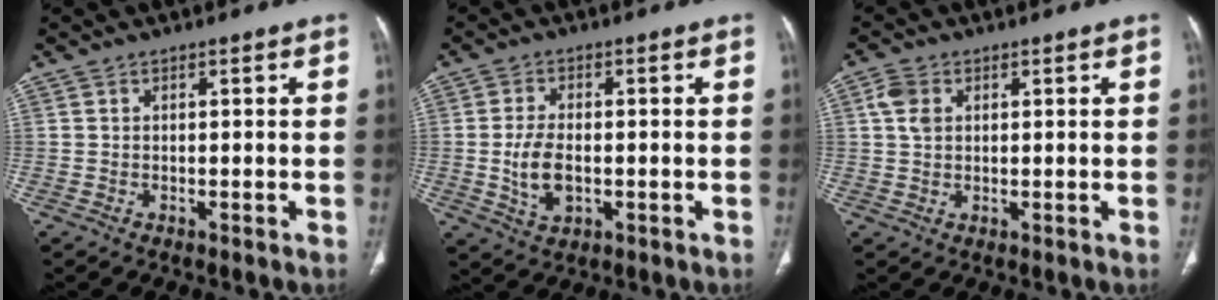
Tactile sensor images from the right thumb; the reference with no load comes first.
{"total": 6.7, "force": [-0.9, 3.8, 5.5], "torque": [-0.107, -0.001, -0.011]}
{"total": 3.8, "force": [1.1, 2.7, 2.4], "torque": [-0.047, 0.005, 0.022]}